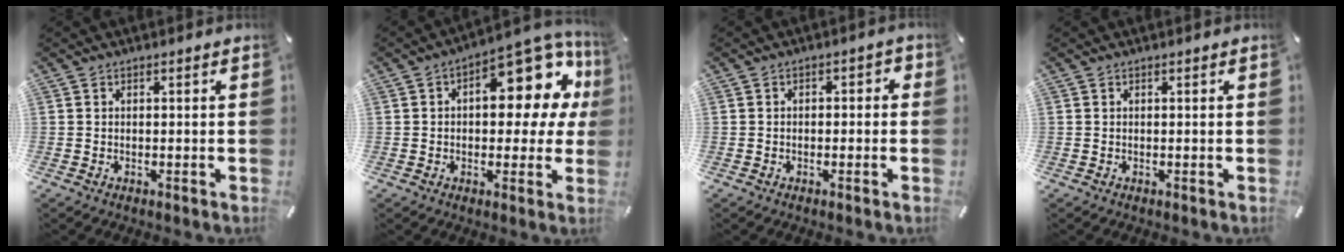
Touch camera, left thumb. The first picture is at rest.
{"total": 14.8, "force": [5.8, 7.7, 11.2], "torque": [-0.134, -0.054, 0.094]}
{"total": 2.1, "force": [-1.3, 1.2, 1.1], "torque": [-0.020, 0.011, -0.027]}
{"total": 0.0}